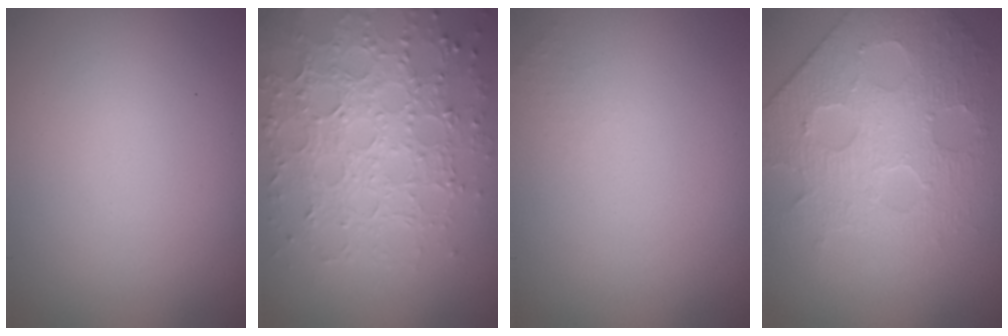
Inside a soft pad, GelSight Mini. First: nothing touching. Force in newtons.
{"total": 6.7, "press": 5.3, "slide": 4.1}
{"total": 0.7, "press": 0.7, "slide": 0.1}
{"total": 4.6, "press": 4.4, "slide": 1.1}